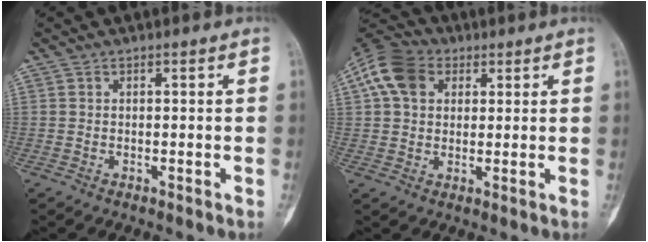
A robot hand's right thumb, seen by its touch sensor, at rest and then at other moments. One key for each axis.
{"total": 10.0, "fx": 3.8, "fy": 7.0, "fz": 6.2, "tx": -0.118, "ty": 0.015, "tz": 0.061}